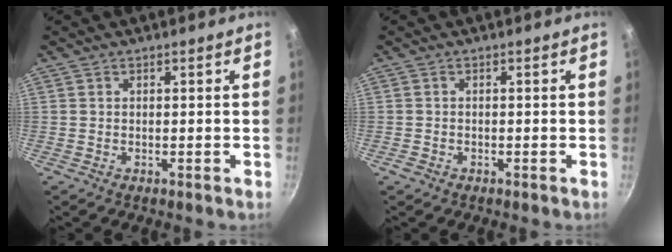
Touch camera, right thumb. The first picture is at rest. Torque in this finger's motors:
{"motor_torque": [-0.64, 0.38, -0.44, 0.16, 0.03]}